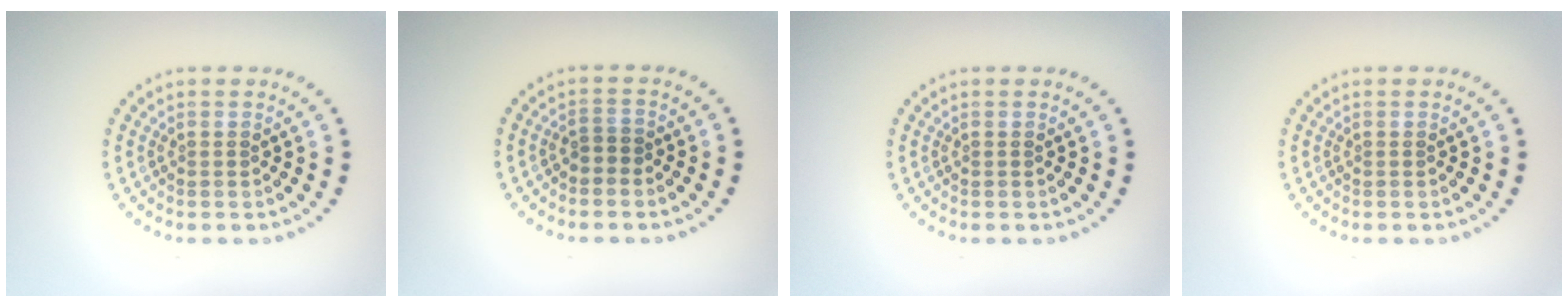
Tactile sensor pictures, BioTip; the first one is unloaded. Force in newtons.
{"total": 1.3, "press": 1.1, "slide": 0.6}
{"total": 0.0}
{"total": 0.0}